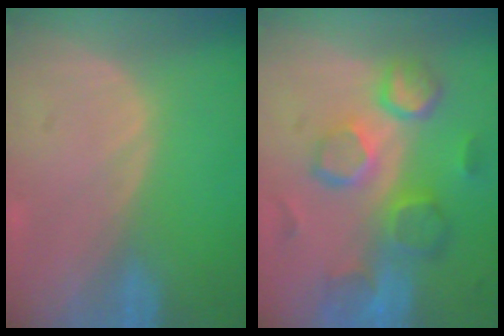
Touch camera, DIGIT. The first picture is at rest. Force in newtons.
{"total": 10.6, "press": 9.2, "slide": 5.2}